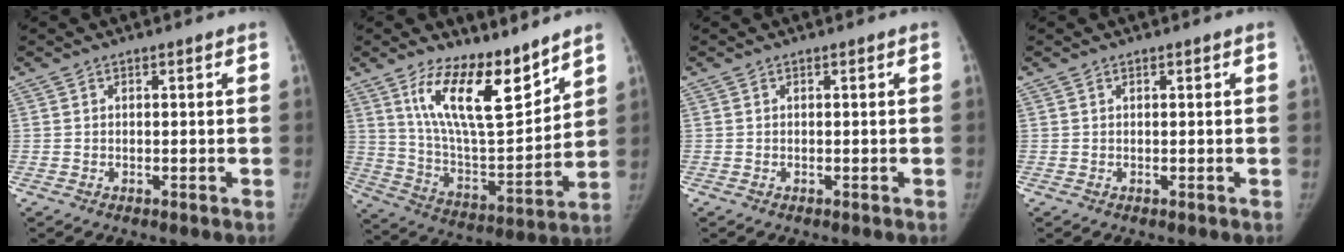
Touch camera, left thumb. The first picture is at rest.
{"total": 17.2, "force": [11.5, 5.7, 11.4], "torque": [-0.157, -0.082, 0.216]}
{"total": 0.0}
{"total": 0.0}